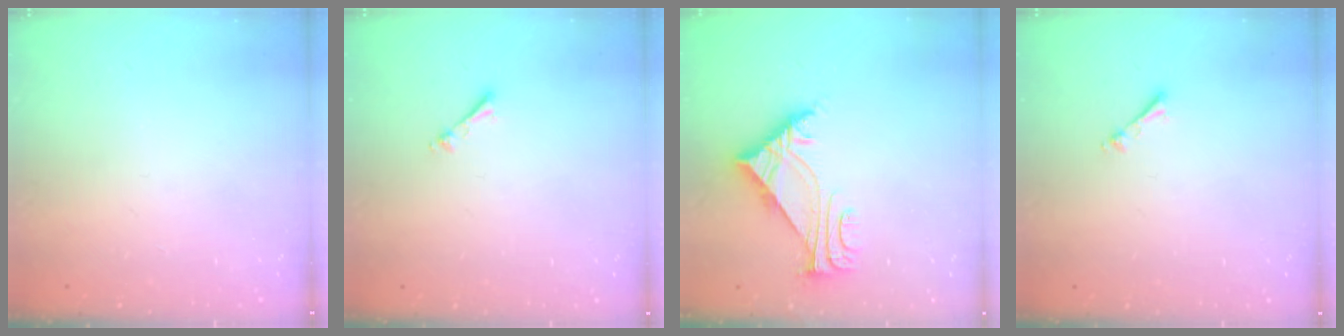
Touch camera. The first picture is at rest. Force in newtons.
{"total": 1.0, "press": 1.0, "slide": 0.2}
{"total": 6.2, "press": 6.2, "slide": 0.2}
{"total": 1.0, "press": 1.0, "slide": 0.2}